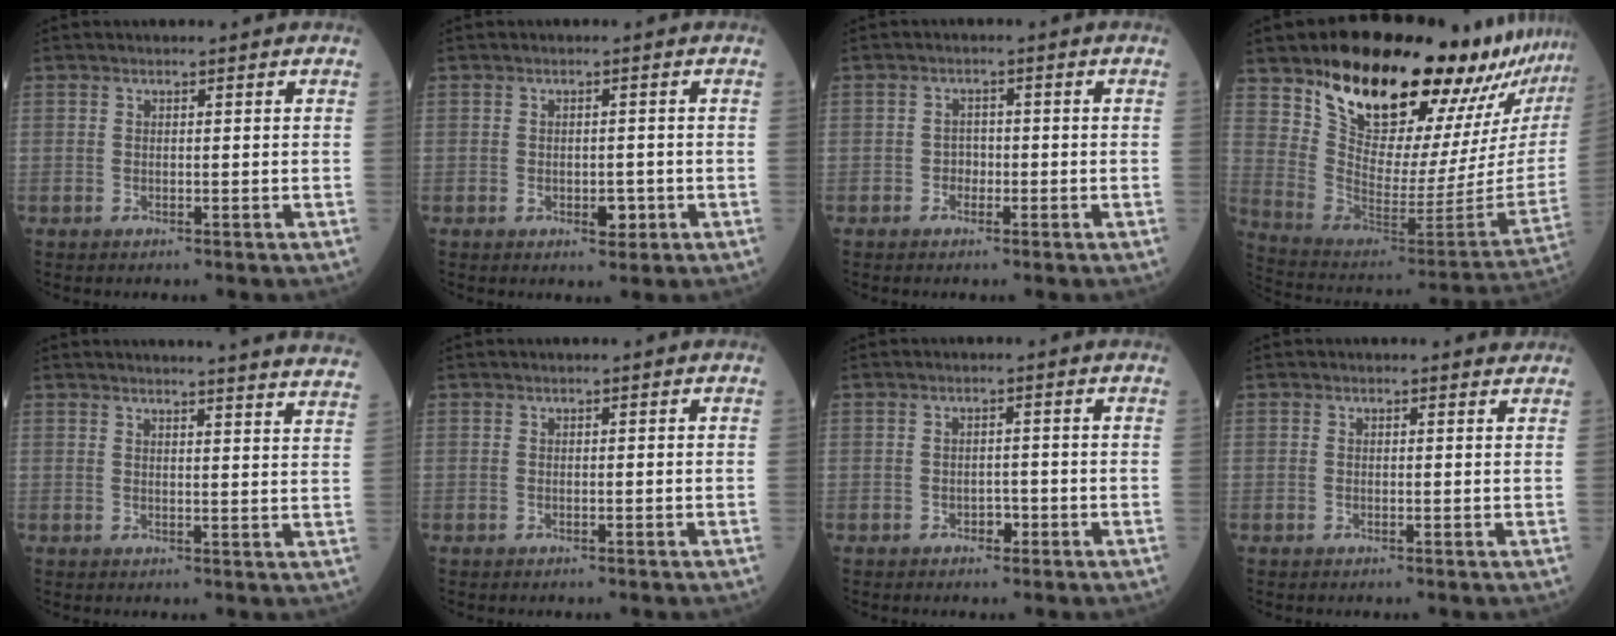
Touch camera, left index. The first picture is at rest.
{"total": 2.5, "force": [-0.7, 1.3, 1.9], "torque": [-0.025, 0.001, -0.005]}
{"total": 1.6, "force": [-0.7, 1.2, 0.7], "torque": [-0.007, 0.005, -0.013]}
{"total": 26.7, "force": [21.3, 4.3, 15.4], "torque": [-0.245, -0.076, 0.317]}
{"total": 16.2, "force": [15.8, -0.6, 3.5], "torque": [-0.035, -0.092, 0.156]}
{"total": 0.0}
{"total": 1.4, "force": [-0.7, 0.8, 0.9], "torque": [-0.009, 0.003, -0.010]}
{"total": 0.8, "force": [0.7, 0.4, -0.2], "torque": [0.000, -0.001, 0.004]}